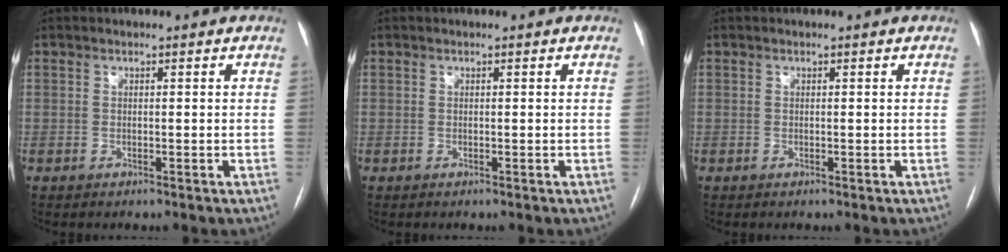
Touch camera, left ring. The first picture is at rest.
{"total": 0.0}
{"total": 0.0}